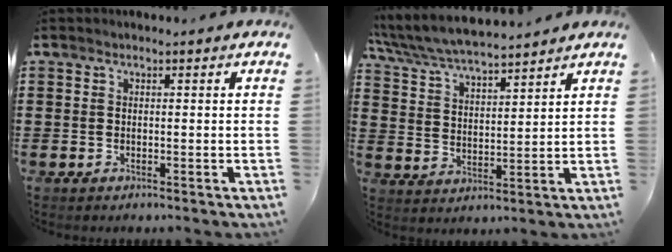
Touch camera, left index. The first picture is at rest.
{"total": 6.3, "force": [6.1, 0.4, 1.6], "torque": [-0.057, -0.031, 0.108]}